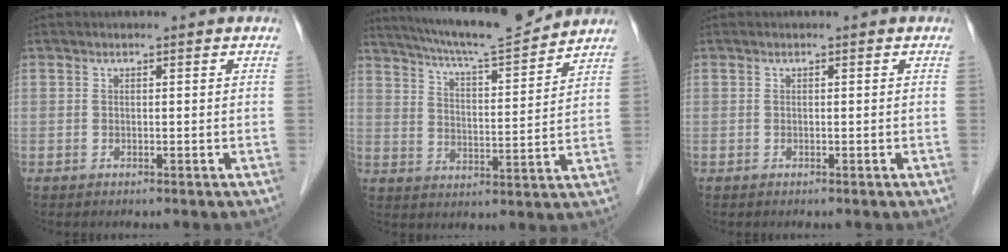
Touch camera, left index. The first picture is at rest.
{"total": 14.1, "force": [13.1, 0.3, 5.3], "torque": [-0.096, 0.001, 0.202]}
{"total": 0.0}